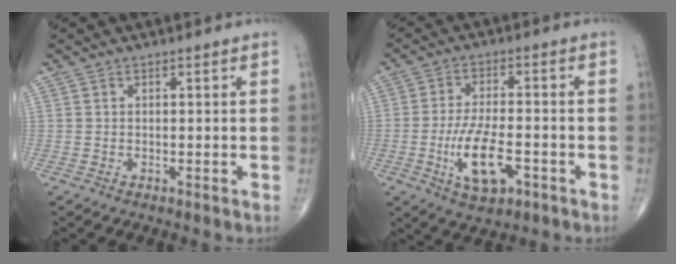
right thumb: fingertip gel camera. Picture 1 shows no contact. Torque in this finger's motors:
{"motor_torque": [1.38, -0.54, 0.53, 0.38, 0.13]}